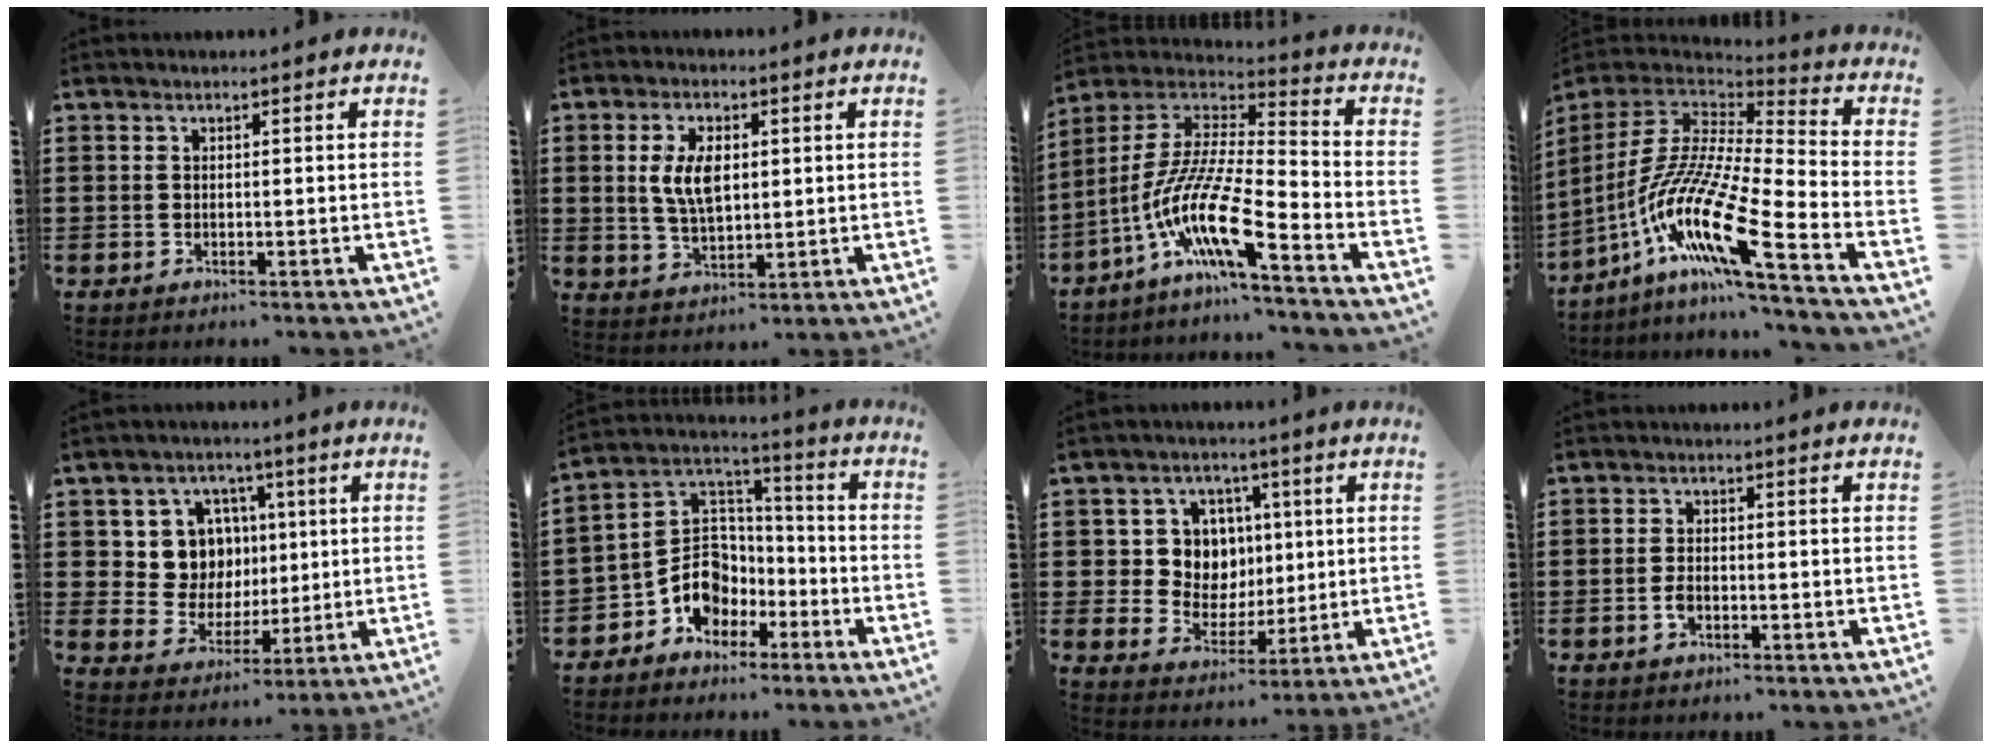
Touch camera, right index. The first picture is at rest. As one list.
[{"total": 6.6, "force": [1.1, 3.5, 5.6], "torque": [-0.114, 0.006, 0.014]}, {"total": 12.9, "force": [-7.9, 1.4, 10.1], "torque": [-0.224, -0.021, -0.165]}, {"total": 16.1, "force": [-8.9, 1.8, 13.4], "torque": [-0.299, -0.019, -0.182]}, {"total": 9.2, "force": [2.2, 8.4, 3.2], "torque": [-0.087, 0.008, 0.048]}, {"total": 7.7, "force": [-3.0, 6.8, 2.1], "torque": [-0.077, 0.002, -0.060]}, {"total": 8.2, "force": [1.8, 7.4, 3.0], "torque": [-0.080, 0.014, 0.034]}, {"total": 2.0, "force": [-0.7, 1.0, 1.5], "torque": [-0.037, -0.002, -0.016]}]